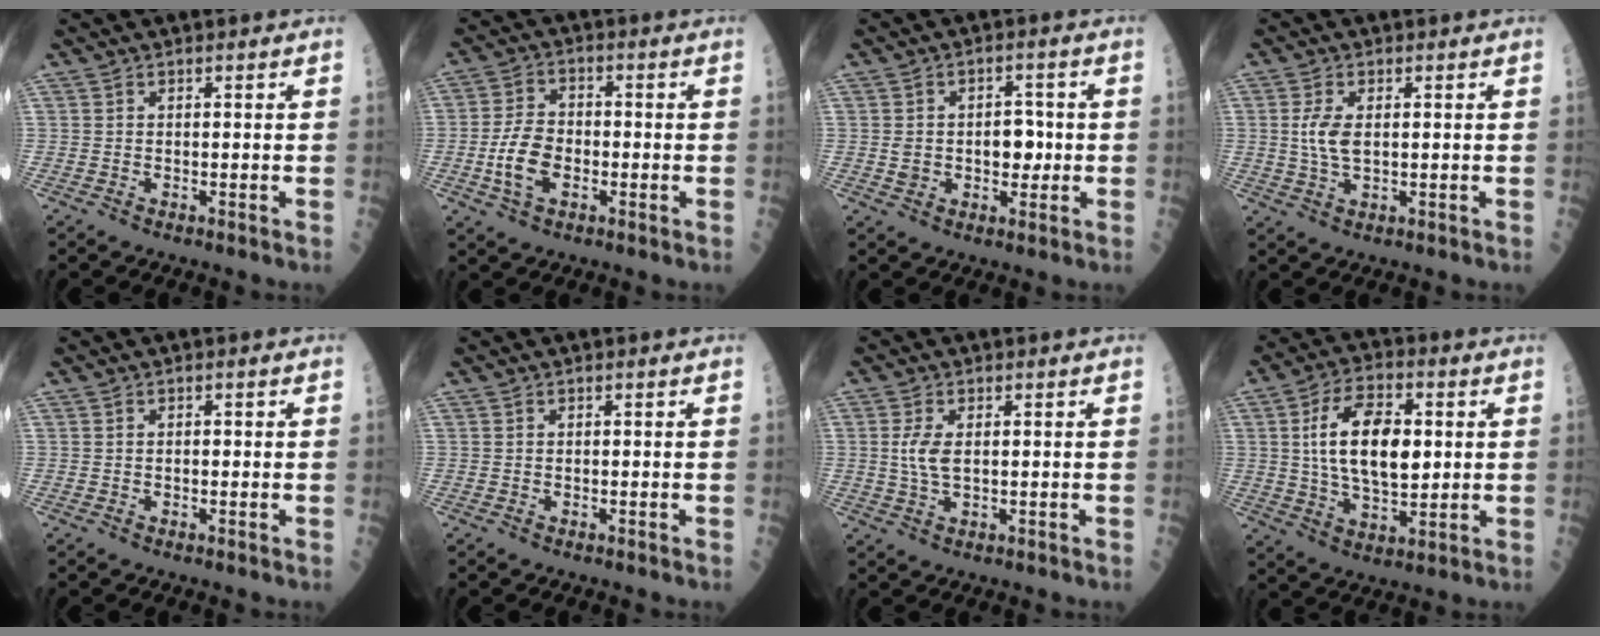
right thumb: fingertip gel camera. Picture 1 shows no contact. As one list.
[{"total": 8.0, "force": [-1.9, 4.9, 6.0], "torque": [-0.106, 0.013, -0.040]}, {"total": 6.5, "force": [-0.2, 4.7, 4.5], "torque": [-0.037, 0.010, 0.001]}, {"total": 4.8, "force": [0.6, 2.3, 4.1], "torque": [-0.086, -0.004, 0.013]}, {"total": 0.5, "force": [0.0, 0.3, 0.4], "torque": [-0.008, -0.001, 0.001]}, {"total": 0.0}, {"total": 4.1, "force": [0.5, 1.8, 3.6], "torque": [-0.080, -0.003, 0.013]}, {"total": 15.1, "force": [2.2, 7.8, 12.7], "torque": [-0.203, -0.003, 0.039]}]